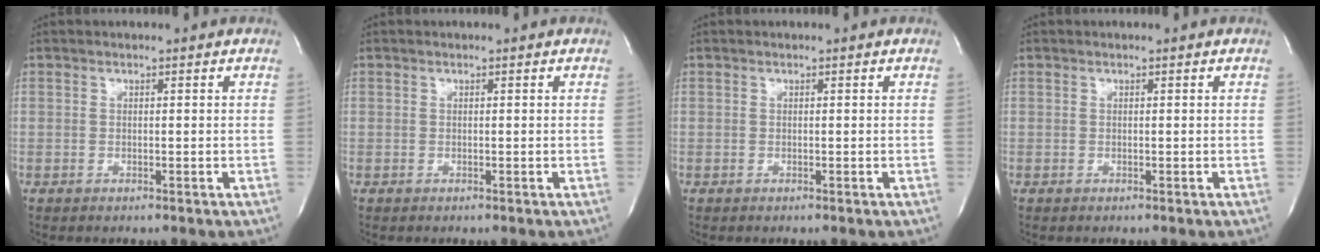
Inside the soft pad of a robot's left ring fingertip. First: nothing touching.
{"total": 0.0}
{"total": 0.0}
{"total": 0.0}